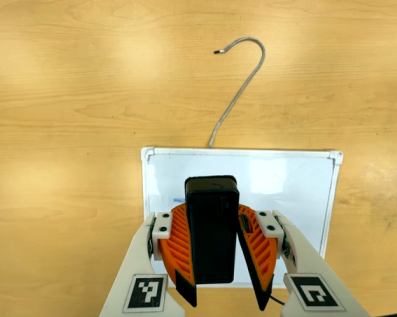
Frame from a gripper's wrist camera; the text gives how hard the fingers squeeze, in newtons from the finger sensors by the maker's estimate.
{"total": 8.3, "left": 8.6, "right": 8.1}